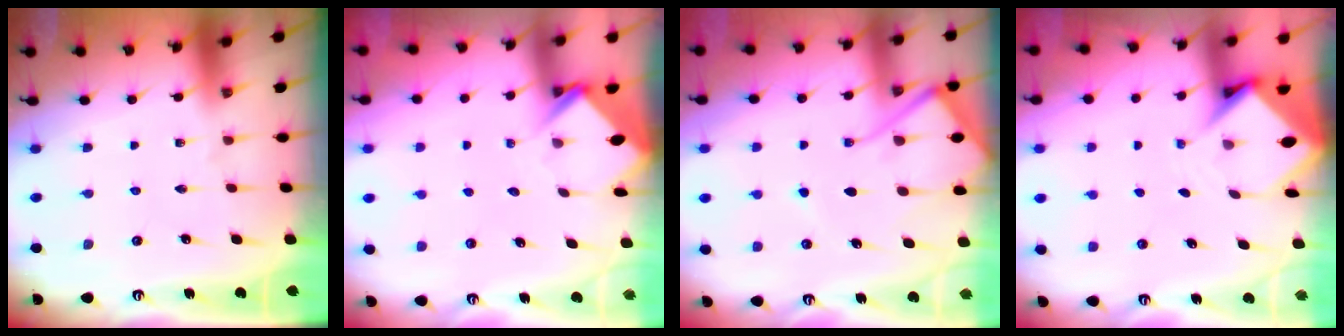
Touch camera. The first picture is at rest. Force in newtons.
{"total": 3.9, "press": 3.9, "slide": 0.3}
{"total": 10.4, "press": 10.3, "slide": 1.2}
{"total": 5.0, "press": 5.0, "slide": 0.3}